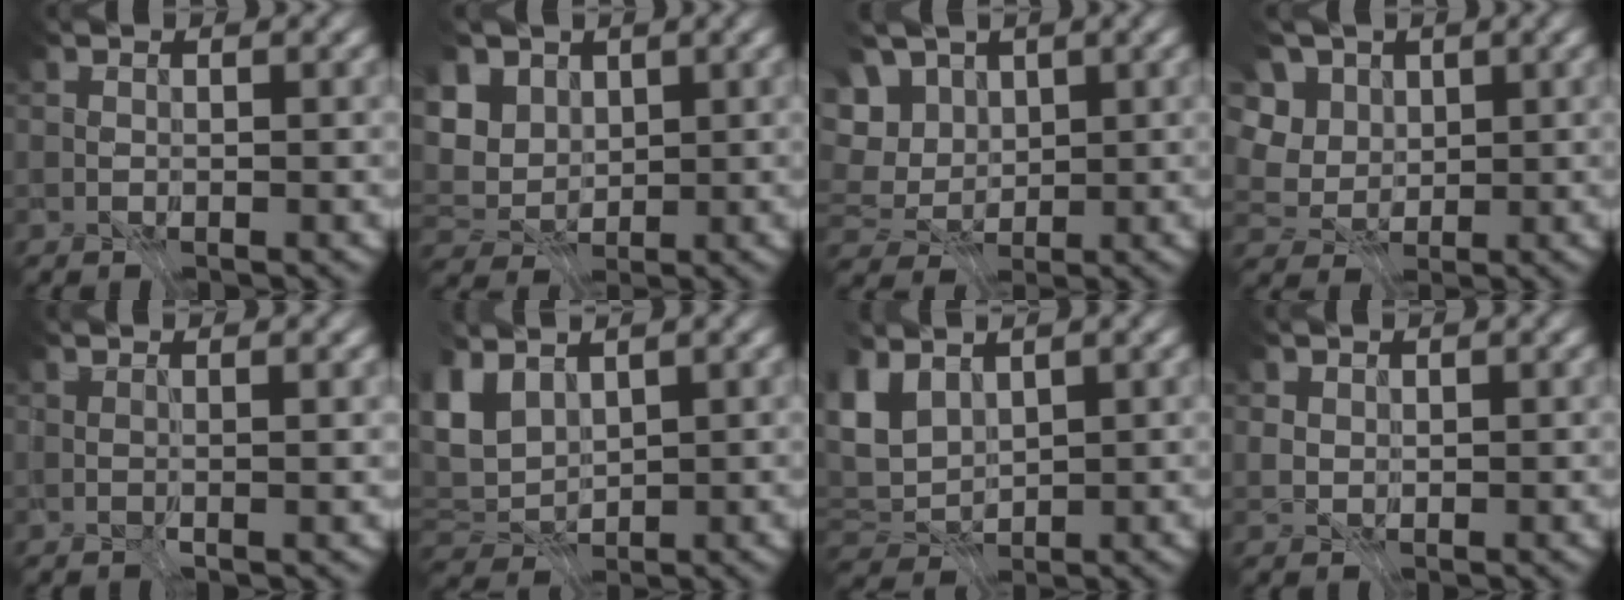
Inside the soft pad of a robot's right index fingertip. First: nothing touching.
{"total": 3.1, "force": [1.0, 1.9, 2.2], "torque": [-0.058, 0.003, 0.021]}
{"total": 5.0, "force": [1.4, 3.6, 3.2], "torque": [-0.069, 0.009, 0.018]}
{"total": 5.6, "force": [1.8, 4.7, 2.5], "torque": [-0.078, 0.007, 0.035]}
{"total": 1.9, "force": [-0.3, -1.7, -0.6], "torque": [0.009, -0.019, 0.013]}
{"total": 1.6, "force": [0.7, 0.1, 1.4], "torque": [-0.049, -0.005, 0.039]}
{"total": 1.3, "force": [0.5, 0.0, 1.2], "torque": [-0.046, -0.007, 0.037]}
{"total": 1.5, "force": [1.3, 0.8, 0.2], "torque": [-0.018, -0.009, 0.028]}